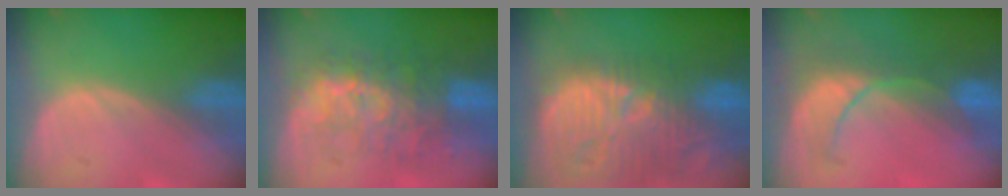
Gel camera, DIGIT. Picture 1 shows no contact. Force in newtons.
{"total": 9.4, "press": 8.7, "slide": 3.4}
{"total": 14.8, "press": 13.1, "slide": 6.9}
{"total": 7.8, "press": 7.7, "slide": 1.6}